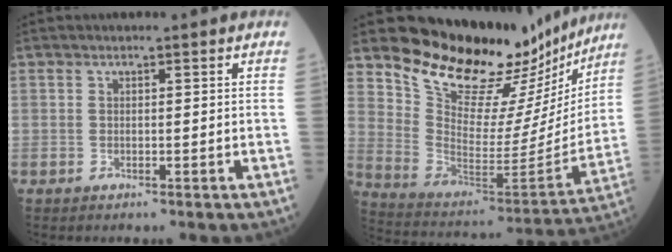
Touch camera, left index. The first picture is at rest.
{"total": 21.0, "force": [18.4, 7.6, 6.7], "torque": [-0.093, -0.050, 0.269]}